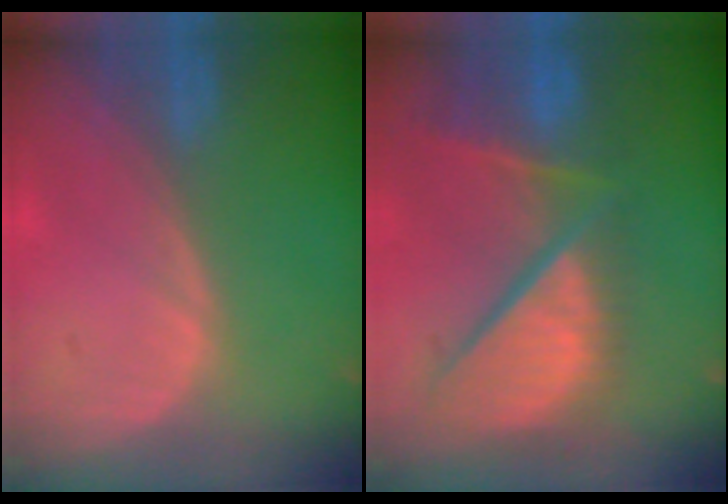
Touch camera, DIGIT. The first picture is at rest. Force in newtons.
{"total": 12.4, "press": 10.2, "slide": 7.0}